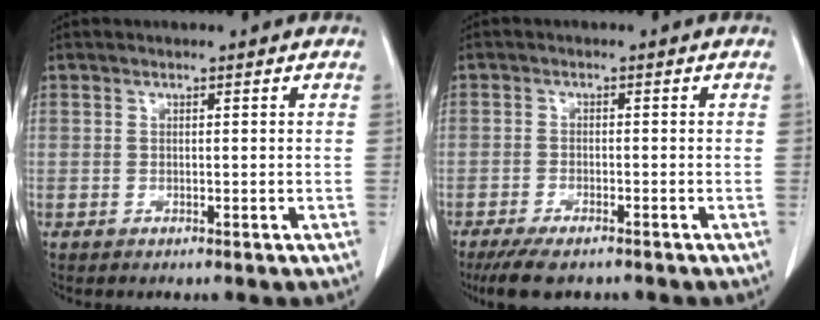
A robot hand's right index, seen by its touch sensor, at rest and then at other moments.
{"total": 5.9, "force": [-4.6, 1.7, 3.3], "torque": [-0.056, -0.010, -0.074]}